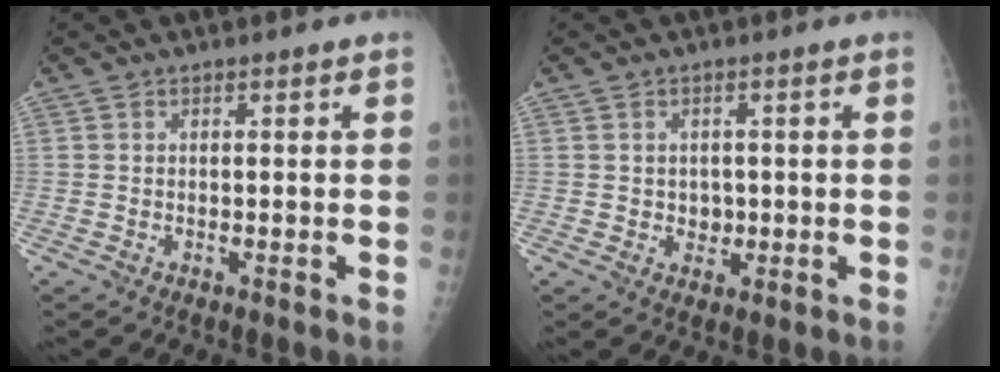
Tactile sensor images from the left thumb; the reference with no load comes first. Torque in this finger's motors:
{"motor_torque": [-0.25, -0.25, 0.20, 0.24, 0.01]}